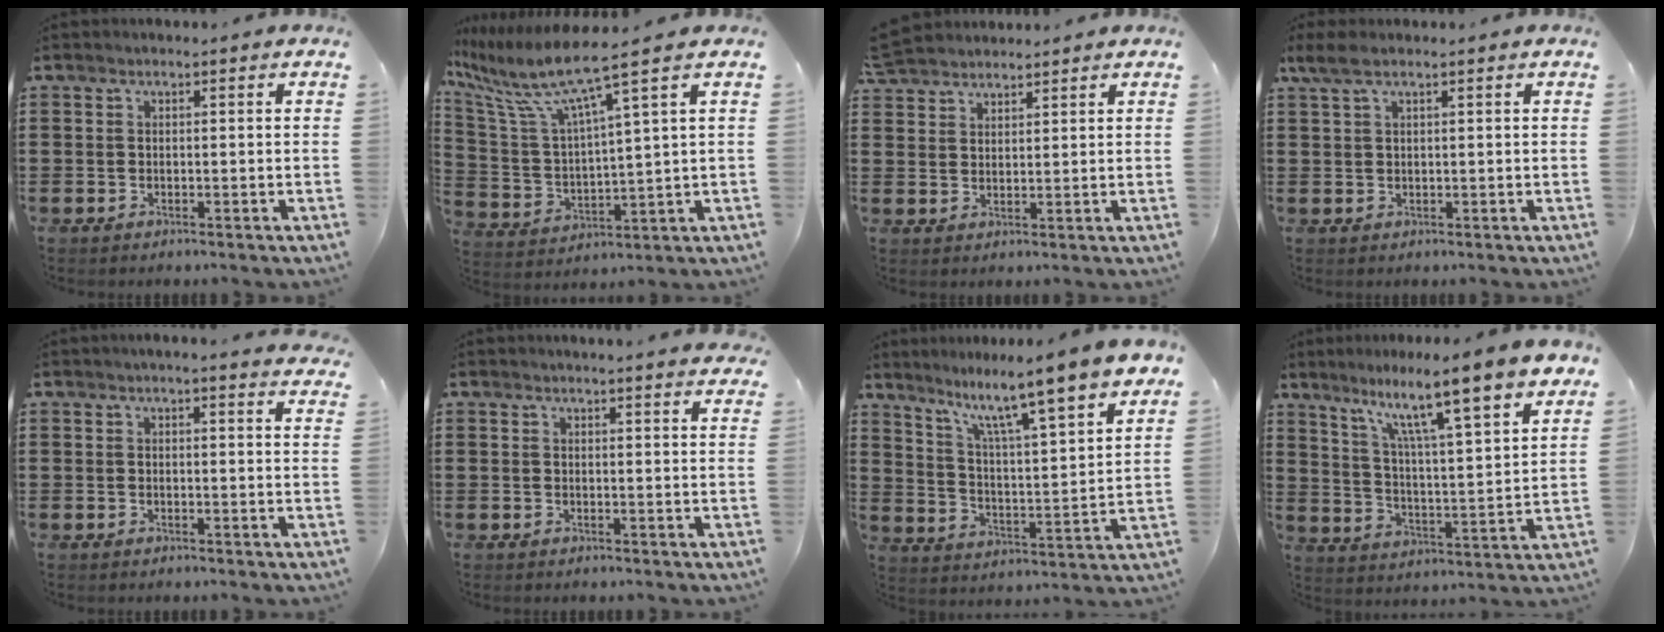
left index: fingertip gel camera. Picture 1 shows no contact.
{"total": 9.0, "force": [6.6, 0.1, 6.1], "torque": [-0.156, -0.043, 0.103]}
{"total": 3.9, "force": [3.7, 1.0, 0.4], "torque": [-0.020, -0.004, 0.073]}
{"total": 2.1, "force": [0.9, 0.4, 1.9], "torque": [-0.045, -0.002, 0.013]}
{"total": 1.7, "force": [1.5, -0.1, 0.7], "torque": [-0.017, 0.001, 0.029]}
{"total": 1.8, "force": [1.7, -0.2, 0.4], "torque": [-0.013, 0.000, 0.034]}
{"total": 8.5, "force": [6.9, -0.7, 4.8], "torque": [-0.113, -0.064, 0.104]}
{"total": 9.8, "force": [7.7, -0.6, 6.0], "torque": [-0.129, -0.065, 0.114]}